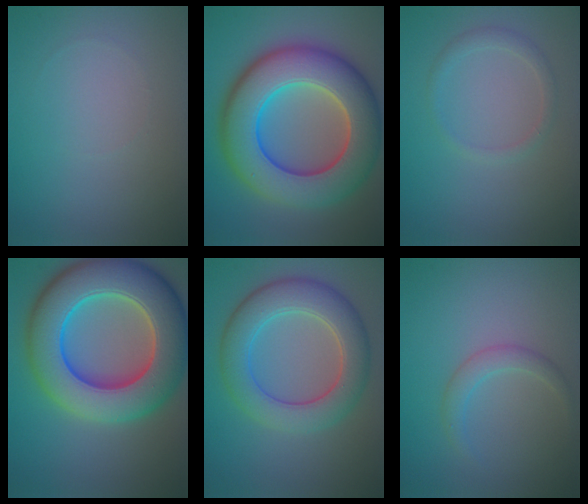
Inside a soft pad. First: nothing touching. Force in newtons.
{"total": 12.7, "press": 12.7, "slide": 0.8}
{"total": 1.3, "press": 1.3, "slide": 0.0}
{"total": 13.2, "press": 13.1, "slide": 2.1}
{"total": 6.5, "press": 6.5, "slide": 0.4}
{"total": 1.7, "press": 1.7, "slide": 0.1}